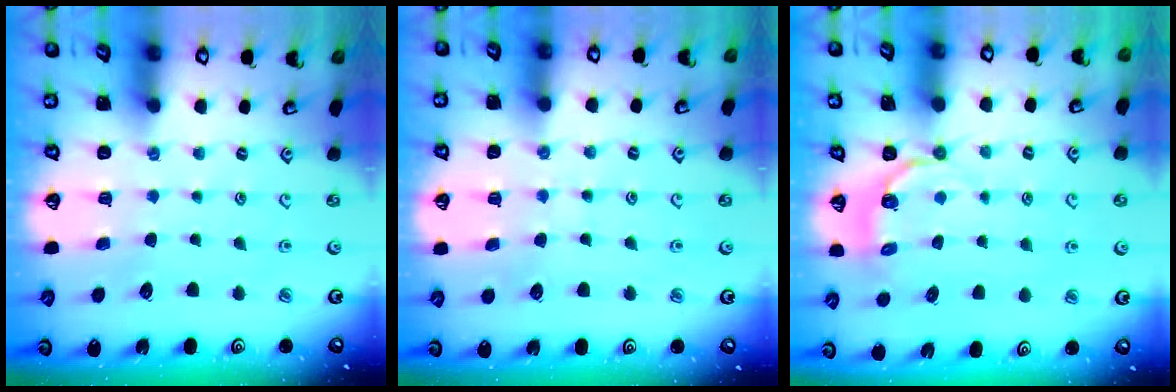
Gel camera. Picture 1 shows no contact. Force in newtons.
{"total": 3.8, "press": 3.8, "slide": 0.5}
{"total": 4.2, "press": 3.2, "slide": 2.7}